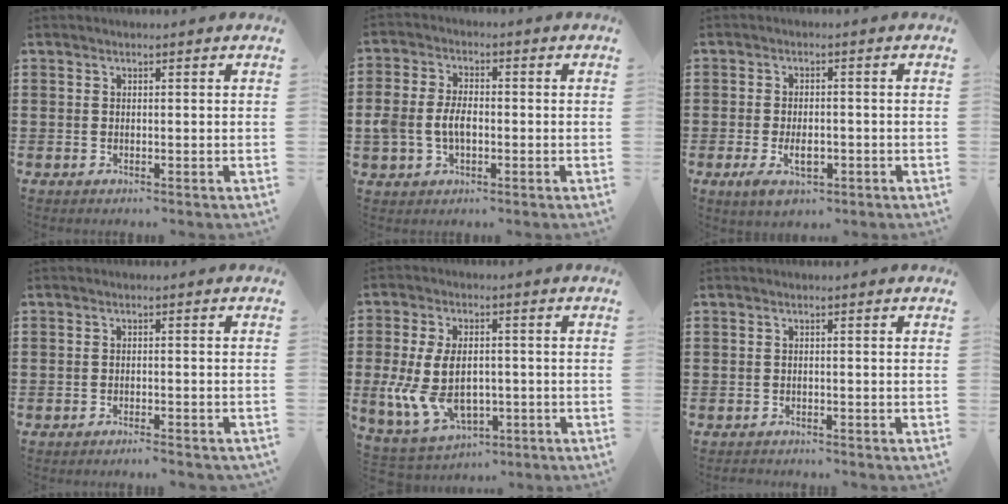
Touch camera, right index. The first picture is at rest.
{"total": 5.2, "force": [-0.9, 3.4, 3.9], "torque": [-0.099, -0.001, -0.023]}
{"total": 4.4, "force": [-1.6, 2.3, 3.4], "torque": [-0.062, -0.003, -0.034]}
{"total": 1.5, "force": [-1.5, 0.0, 0.3], "torque": [-0.009, 0.003, -0.030]}
{"total": 11.0, "force": [-1.6, 6.7, 8.5], "torque": [-0.200, 0.003, -0.029]}
{"total": 1.0, "force": [-1.0, 0.1, -0.2], "torque": [0.001, 0.002, -0.022]}